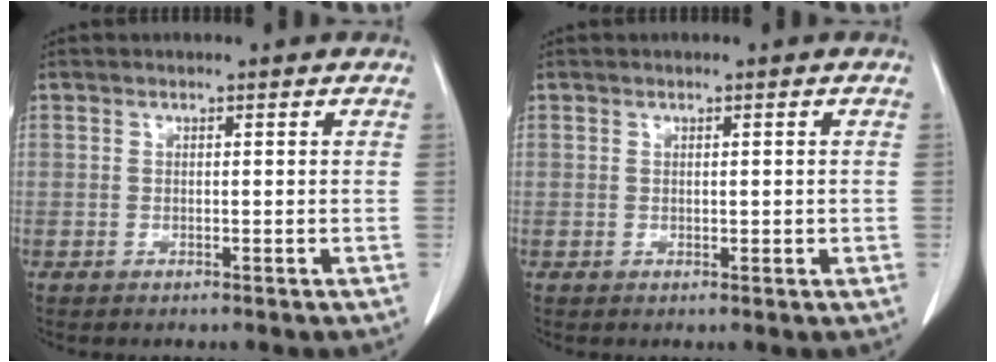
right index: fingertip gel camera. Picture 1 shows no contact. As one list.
[{"total": 0.8, "force": [0.0, 0.6, 0.5], "torque": [-0.006, -0.001, 0.004]}]